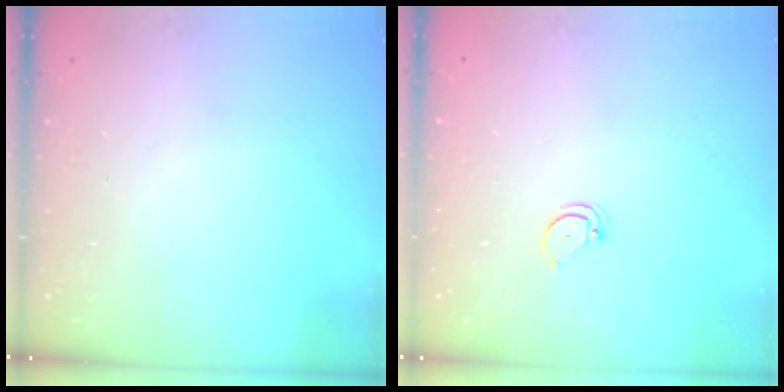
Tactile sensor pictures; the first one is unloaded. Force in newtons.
{"total": 2.6, "press": 2.6, "slide": 0.1}